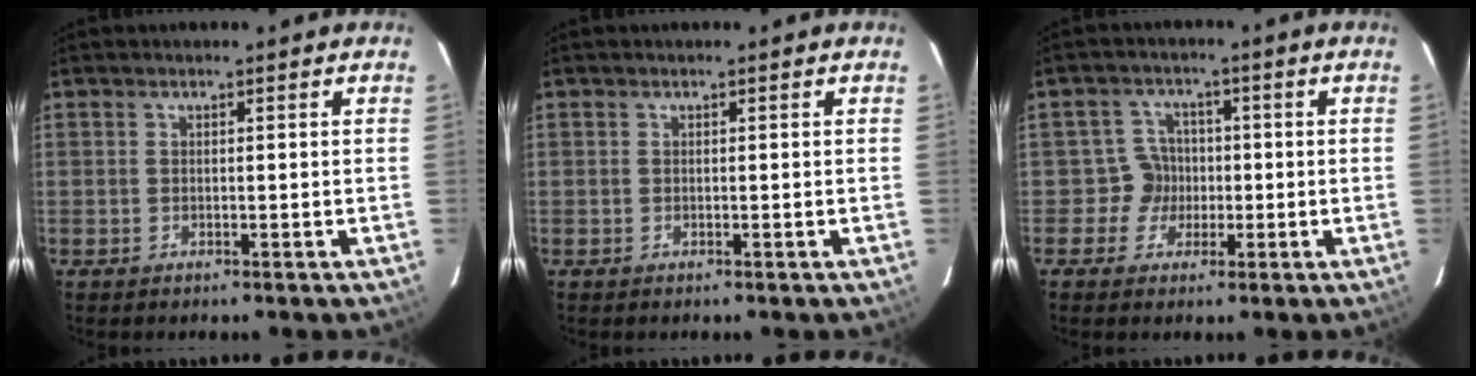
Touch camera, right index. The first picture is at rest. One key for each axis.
{"total": 0.0}
{"total": 4.3, "fx": -1.0, "fy": 4.2, "fz": -0.4, "tx": 0.013, "ty": 0.014, "tz": -0.020}